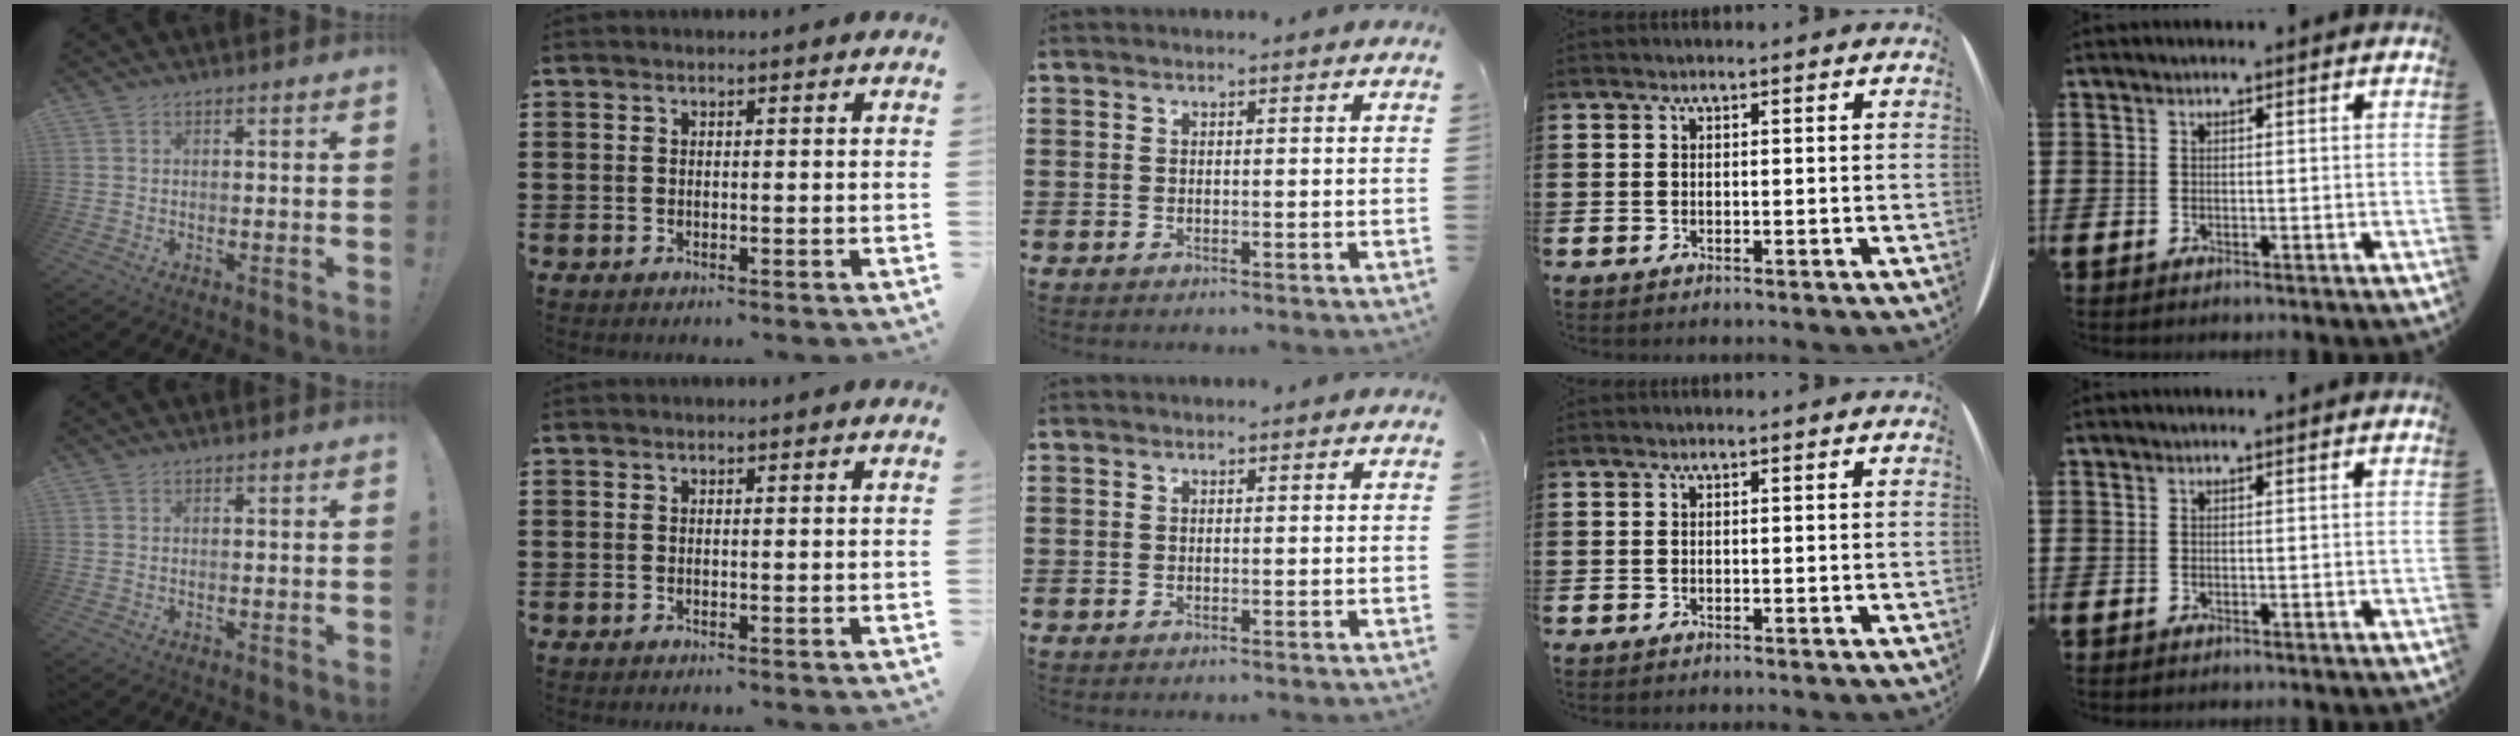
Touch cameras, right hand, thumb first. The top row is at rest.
{}